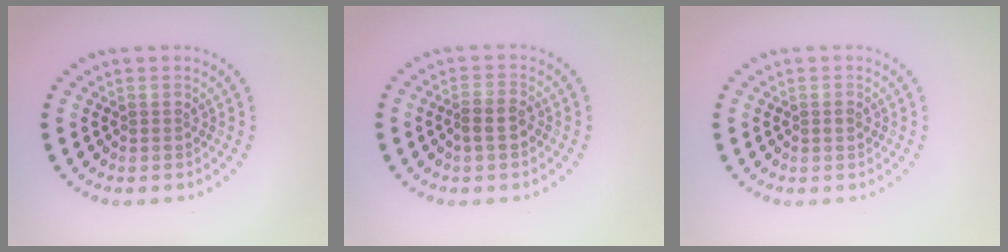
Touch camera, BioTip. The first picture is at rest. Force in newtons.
{"total": 2.0, "press": 1.8, "slide": 0.9}
{"total": 0.9, "press": 0.9, "slide": 0.1}